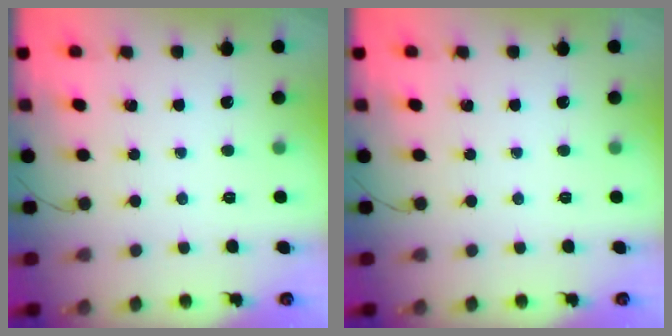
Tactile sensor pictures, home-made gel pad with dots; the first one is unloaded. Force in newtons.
{"total": 0.0}